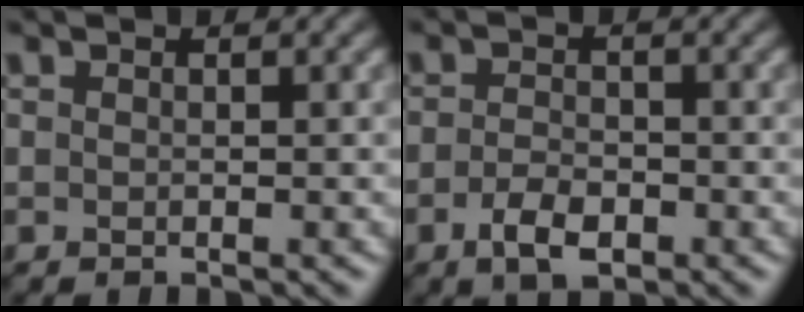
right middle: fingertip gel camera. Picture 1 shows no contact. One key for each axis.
{"total": 3.0, "fx": -1.4, "fy": 1.5, "fz": 2.2, "tx": -0.044, "ty": -0.001, "tz": -0.029}